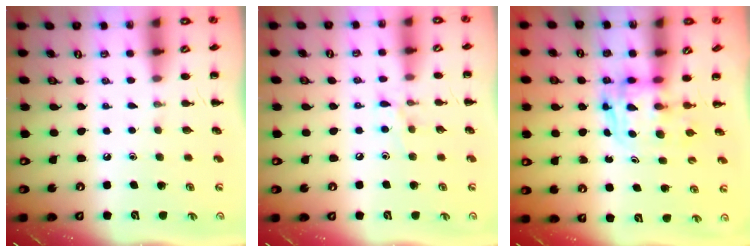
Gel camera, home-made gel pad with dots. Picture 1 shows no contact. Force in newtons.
{"total": 6.9, "press": 6.7, "slide": 1.4}
{"total": 2.7, "press": 2.7, "slide": 0.2}